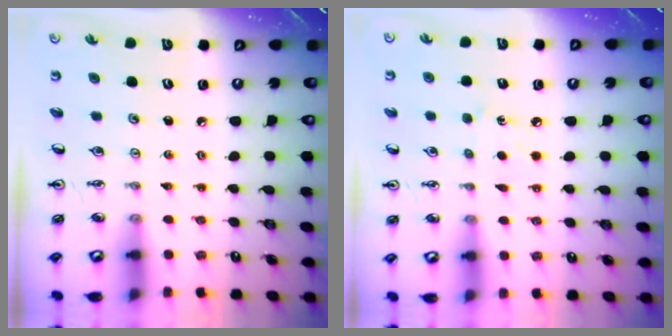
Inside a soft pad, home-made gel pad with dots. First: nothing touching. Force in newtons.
{"total": 4.8, "press": 4.8, "slide": 0.5}